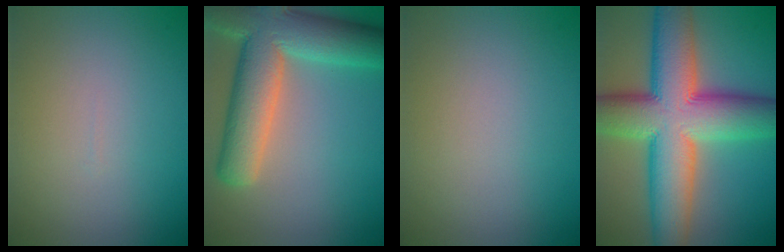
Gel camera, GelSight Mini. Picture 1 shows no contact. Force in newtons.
{"total": 11.0, "press": 11.0, "slide": 0.9}
{"total": 0.0}
{"total": 14.8, "press": 14.8, "slide": 0.7}